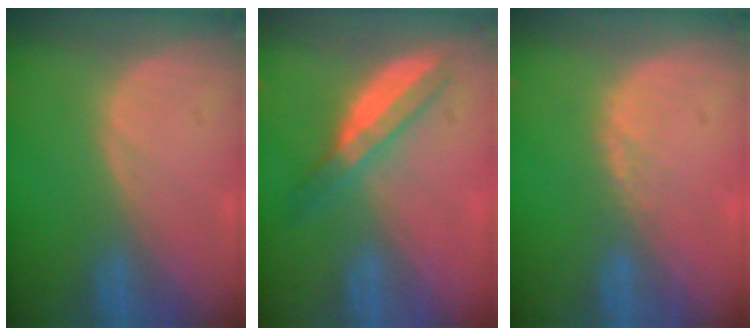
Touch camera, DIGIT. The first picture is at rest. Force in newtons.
{"total": 6.2, "press": 5.4, "slide": 3.1}
{"total": 1.0, "press": 1.0, "slide": 0.2}